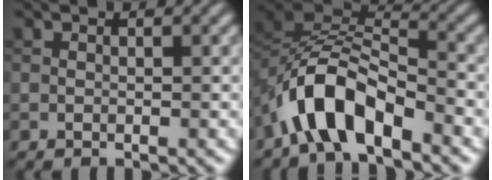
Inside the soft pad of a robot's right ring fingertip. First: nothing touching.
{"total": 7.1, "force": [-4.4, 3.1, 4.7], "torque": [-0.078, 0.005, -0.088]}